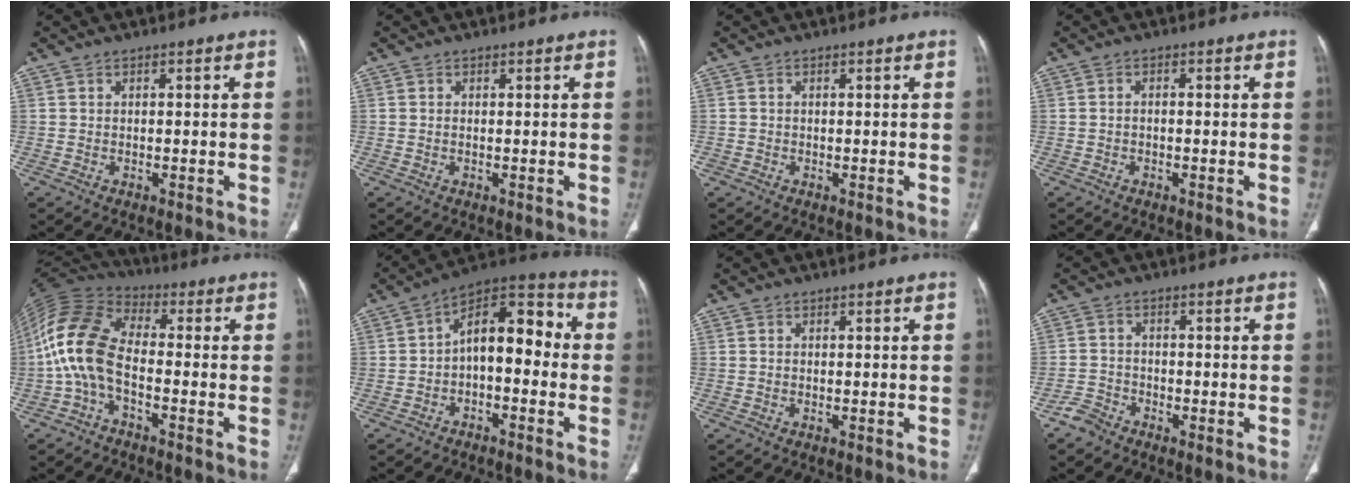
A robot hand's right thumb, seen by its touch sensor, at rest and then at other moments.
{"total": 0.0}
{"total": 0.8, "force": [-0.3, 0.7, 0.1], "torque": [-0.001, 0.004, -0.008]}
{"total": 0.9, "force": [-0.3, 0.5, 0.6], "torque": [-0.009, 0.005, -0.007]}
{"total": 12.8, "force": [-2.6, 6.9, 10.4], "torque": [-0.217, 0.043, -0.064]}
{"total": 12.8, "force": [-0.9, 7.0, 10.6], "torque": [-0.126, 0.054, -0.029]}
{"total": 0.0}
{"total": 2.8, "force": [-2.4, 1.4, 0.3], "torque": [0.001, 0.008, -0.052]}